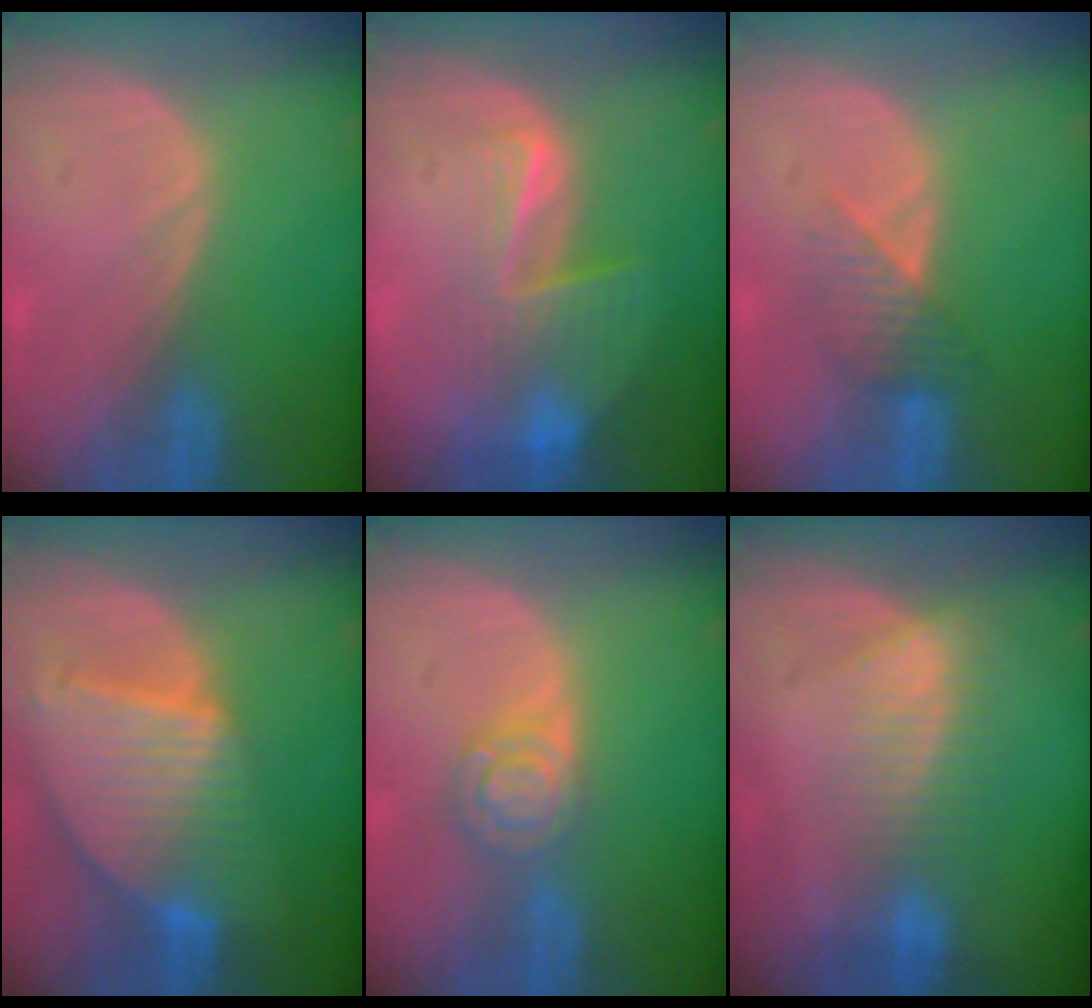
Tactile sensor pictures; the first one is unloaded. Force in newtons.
{"total": 7.7, "press": 6.8, "slide": 3.6}
{"total": 3.8, "press": 3.4, "slide": 1.5}
{"total": 9.5, "press": 8.1, "slide": 4.8}
{"total": 5.3, "press": 4.6, "slide": 2.6}
{"total": 7.1, "press": 6.3, "slide": 3.4}